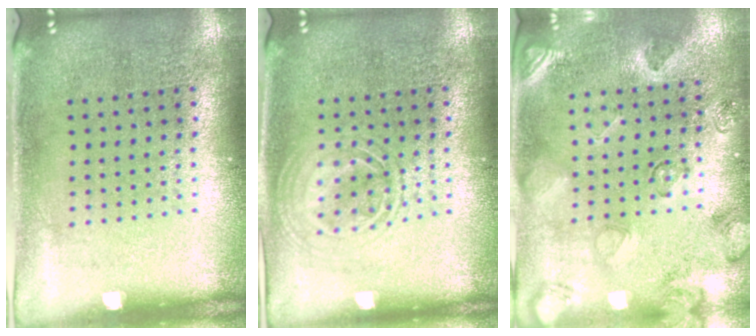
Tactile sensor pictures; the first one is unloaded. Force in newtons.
{"total": 1.3, "press": 1.3, "slide": 0.2}
{"total": 2.3, "press": 1.8, "slide": 1.4}